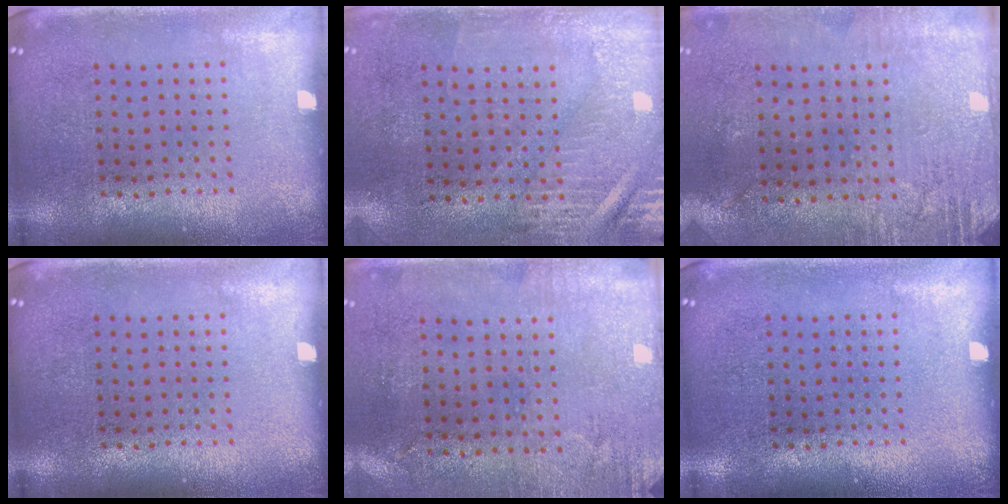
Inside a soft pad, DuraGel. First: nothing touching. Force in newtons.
{"total": 3.0, "press": 2.5, "slide": 1.6}
{"total": 2.8, "press": 2.3, "slide": 1.6}
{"total": 0.0}
{"total": 2.9, "press": 2.4, "slide": 1.7}
{"total": 0.0}